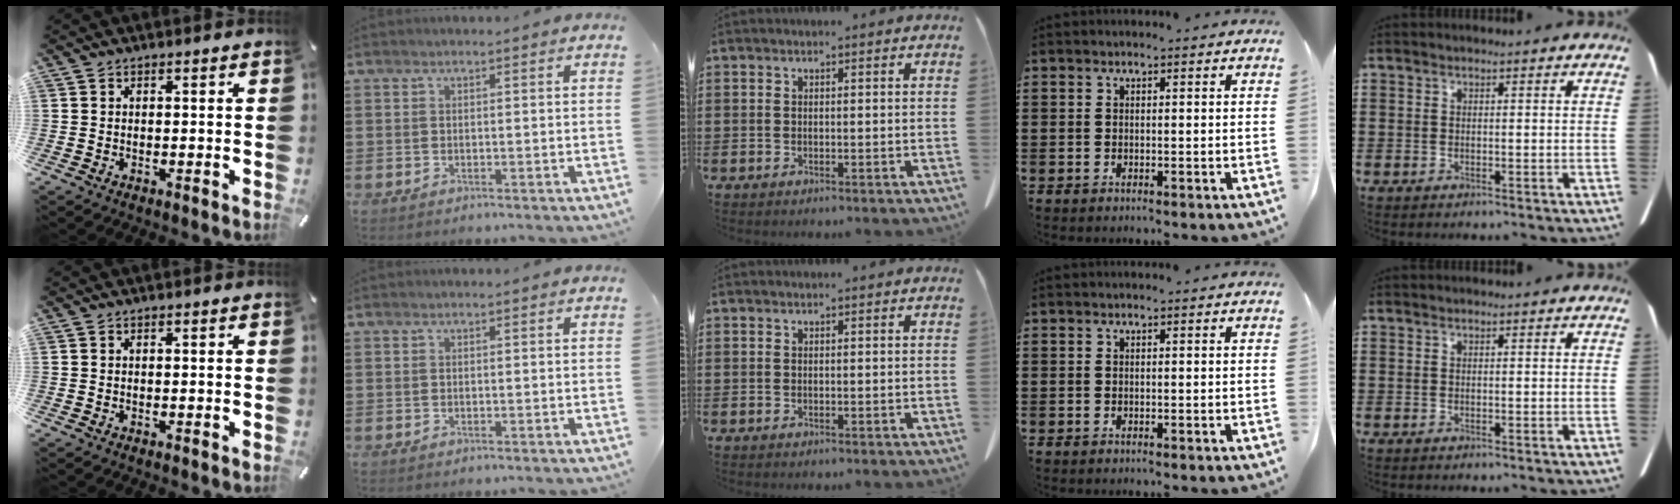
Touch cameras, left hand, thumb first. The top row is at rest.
{}